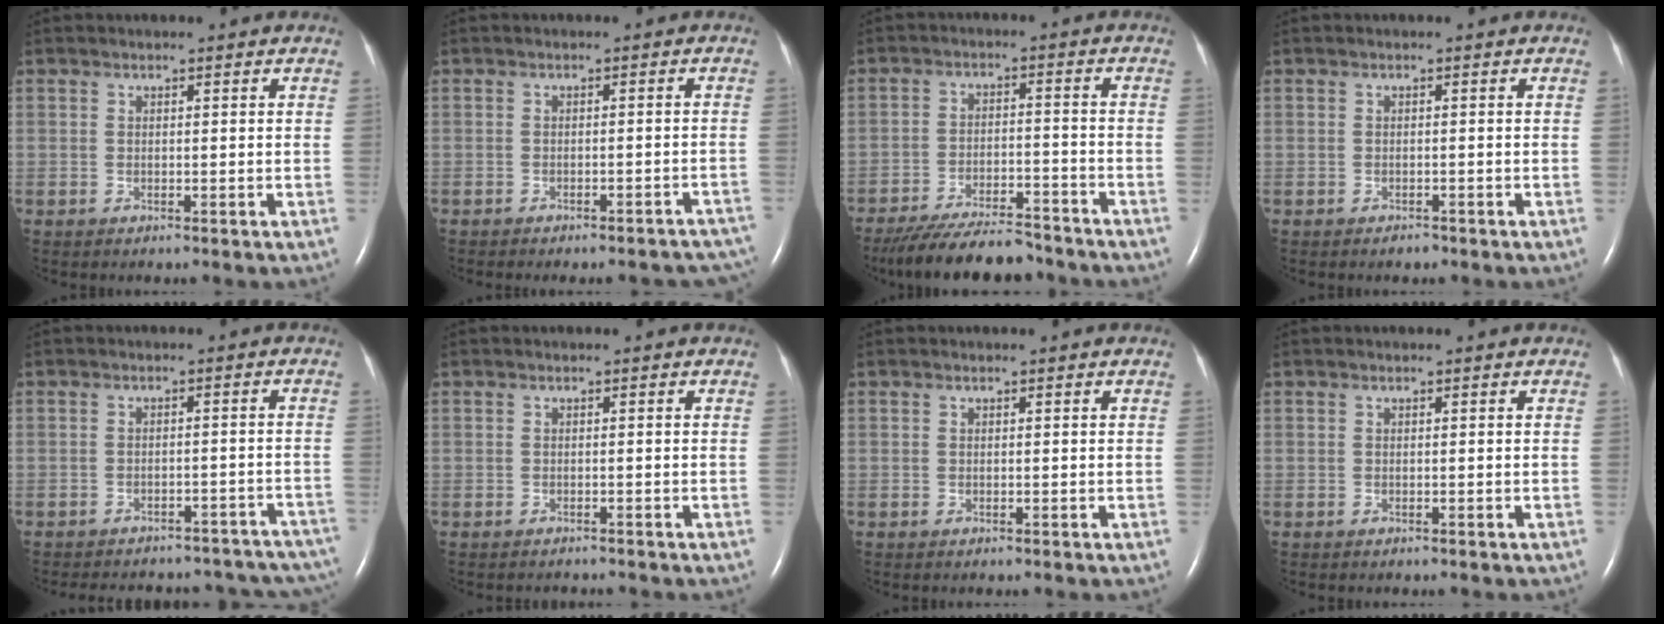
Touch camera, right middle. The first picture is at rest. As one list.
[{"total": 14.8, "force": [-13.3, 4.6, 4.8], "torque": [-0.058, 0.011, -0.134]}, {"total": 13.4, "force": [-12.0, 2.4, 5.3], "torque": [-0.093, -0.008, -0.187]}, {"total": 0.9, "force": [-0.7, 0.4, 0.3], "torque": [-0.008, -0.001, -0.009]}, {"total": 23.5, "force": [-20.6, 8.5, 7.6], "torque": [-0.126, 0.011, -0.223]}, {"total": 1.6, "force": [-1.6, 0.3, 0.3], "torque": [-0.008, -0.004, -0.017]}, {"total": 0.0}, {"total": 0.0}]